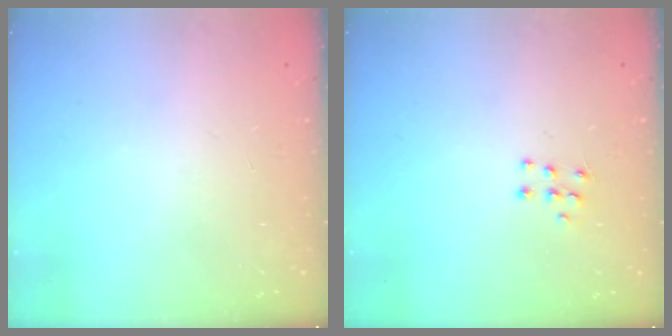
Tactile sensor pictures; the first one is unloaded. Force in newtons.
{"total": 5.0, "press": 5.0, "slide": 0.4}